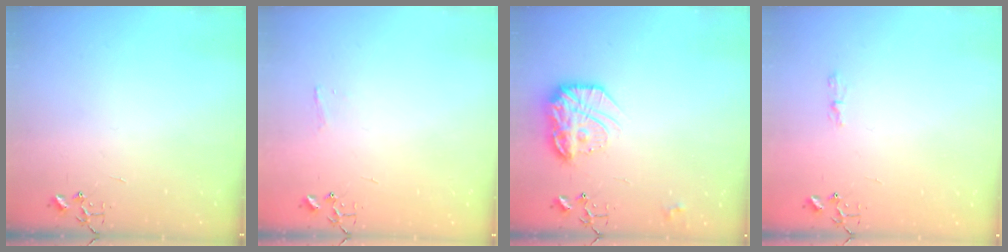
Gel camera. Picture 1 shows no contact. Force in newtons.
{"total": 3.4, "press": 3.4, "slide": 0.4}
{"total": 17.5, "press": 17.5, "slide": 1.4}
{"total": 3.9, "press": 3.9, "slide": 0.5}